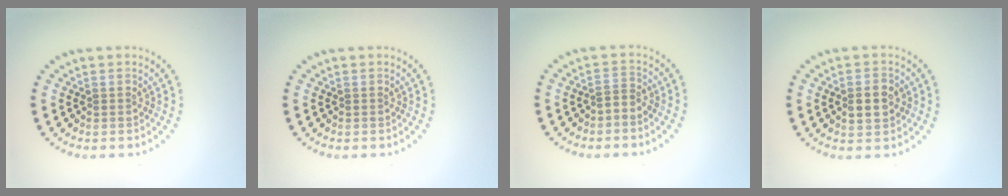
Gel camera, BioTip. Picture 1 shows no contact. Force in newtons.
{"total": 0.0}
{"total": 1.0, "press": 0.5, "slide": 0.8}
{"total": 2.9, "press": 2.9, "slide": 0.1}